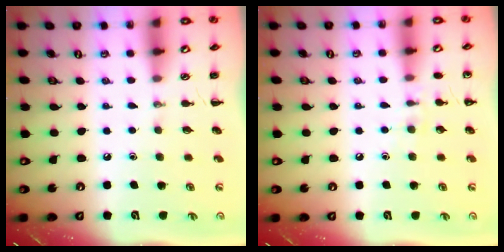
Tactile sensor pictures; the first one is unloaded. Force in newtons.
{"total": 6.6, "press": 6.3, "slide": 1.9}